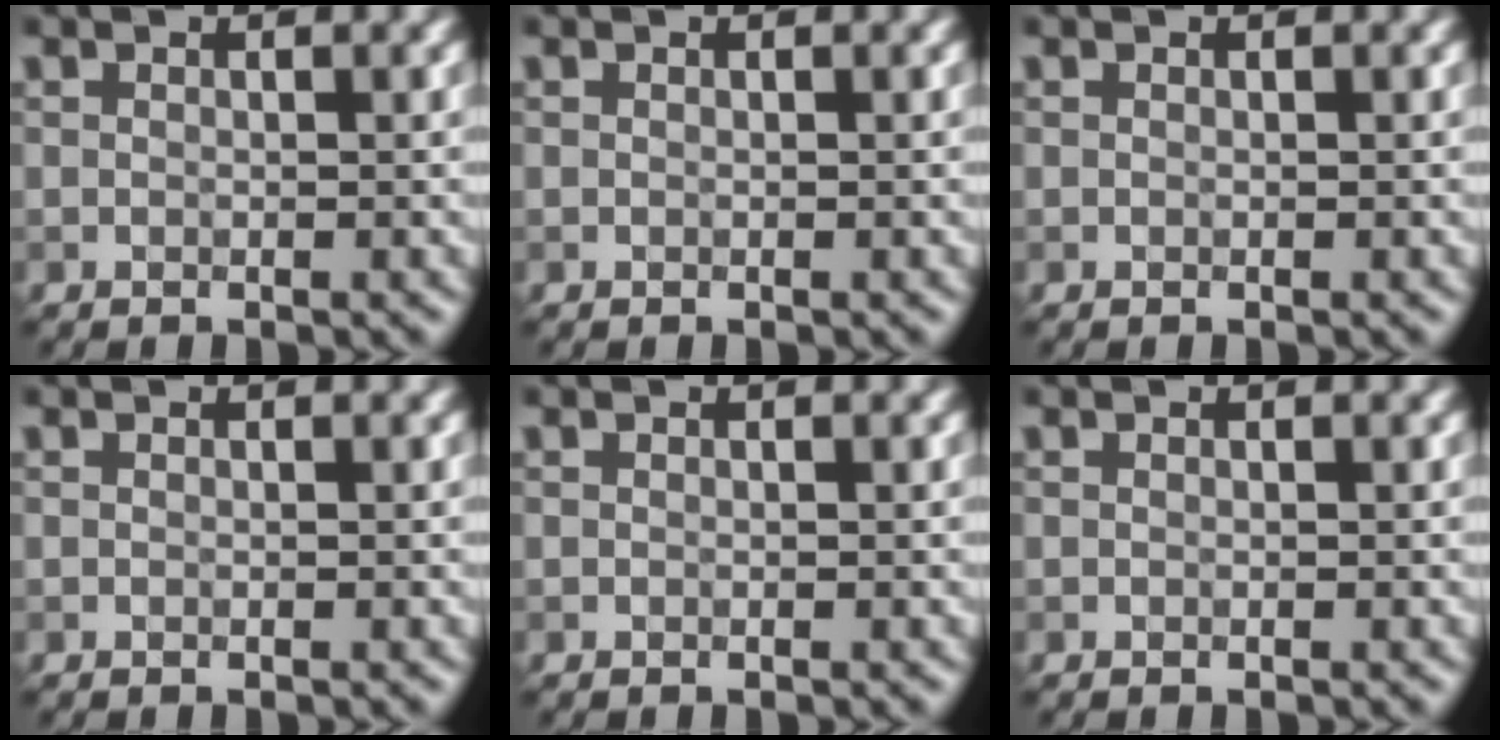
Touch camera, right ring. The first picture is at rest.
{"total": 0.0}
{"total": 0.0}
{"total": 0.0}
{"total": 0.0}
{"total": 0.0}